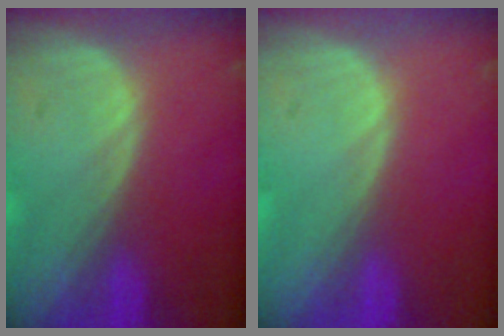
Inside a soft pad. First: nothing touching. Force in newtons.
{"total": 0.0}